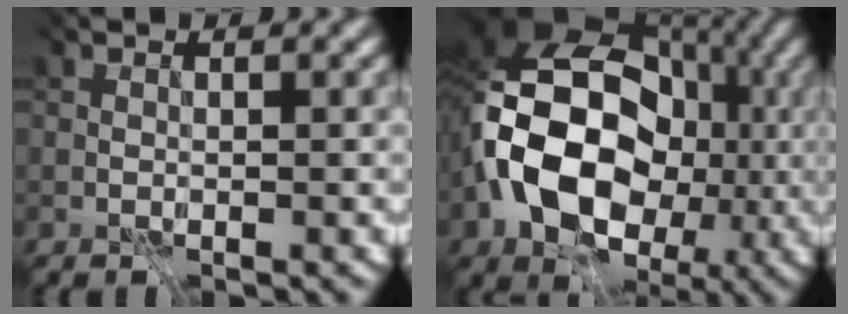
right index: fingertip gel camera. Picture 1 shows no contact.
{"total": 14.8, "force": [-4.5, 10.5, 9.5], "torque": [-0.161, -0.011, -0.058]}